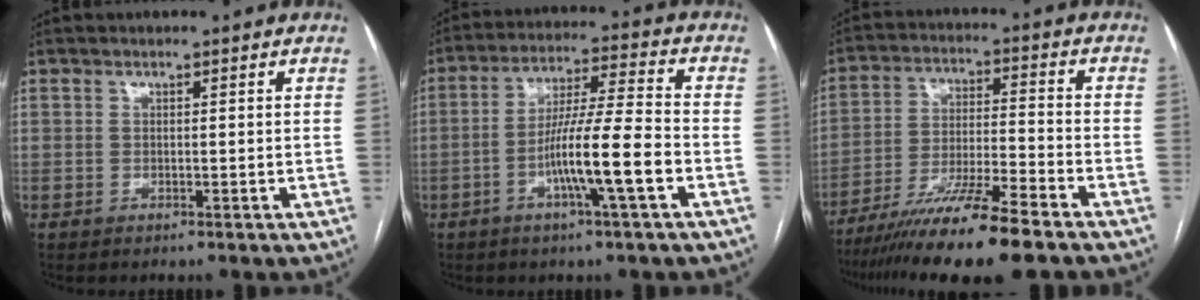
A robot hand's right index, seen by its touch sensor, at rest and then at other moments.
{"total": 11.4, "force": [-4.0, -0.2, 10.6], "torque": [-0.193, 0.003, -0.072]}
{"total": 14.2, "force": [-10.8, -0.5, 9.2], "torque": [-0.166, -0.033, -0.187]}